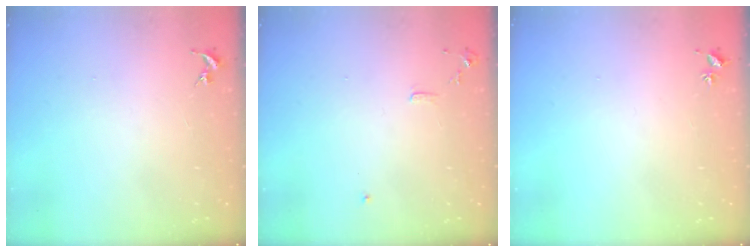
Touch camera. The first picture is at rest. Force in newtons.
{"total": 6.0, "press": 6.0, "slide": 0.7}
{"total": 2.0, "press": 2.0, "slide": 0.3}